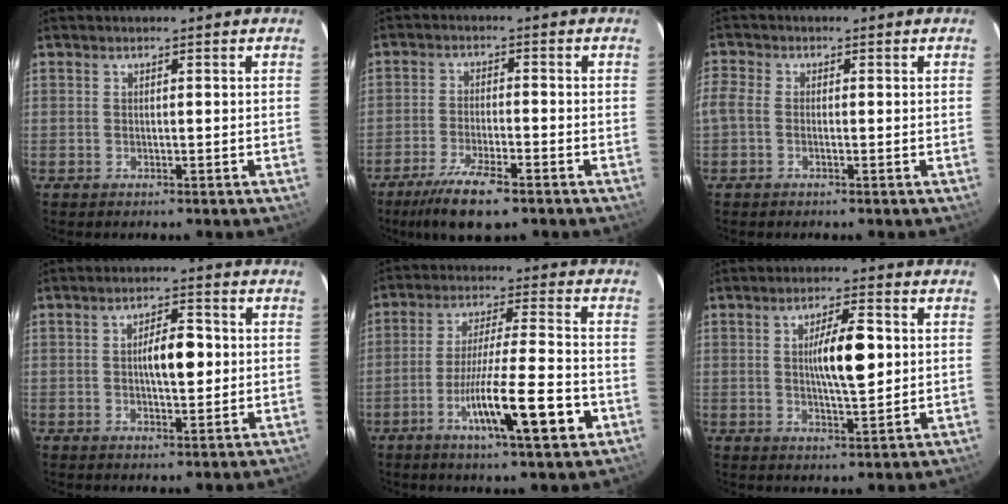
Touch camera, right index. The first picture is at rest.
{"total": 8.4, "force": [-5.9, 1.4, 5.9], "torque": [-0.110, -0.018, -0.101]}
{"total": 3.2, "force": [-0.5, 1.9, 2.6], "torque": [-0.074, 0.015, -0.012]}
{"total": 5.7, "force": [0.2, 1.9, 5.4], "torque": [-0.089, 0.011, 0.005]}
{"total": 13.7, "force": [-5.5, 0.6, 12.6], "torque": [-0.216, -0.012, -0.091]}
{"total": 7.9, "force": [0.9, 1.5, 7.7], "torque": [-0.130, 0.006, 0.017]}